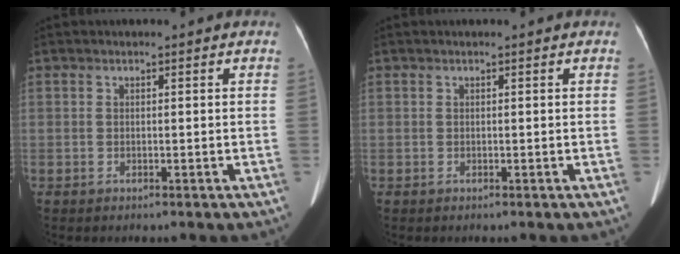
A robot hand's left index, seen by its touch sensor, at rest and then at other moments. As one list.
[{"total": 1.0, "force": [0.9, 0.1, 0.4], "torque": [-0.006, 0.023, 0.014]}]